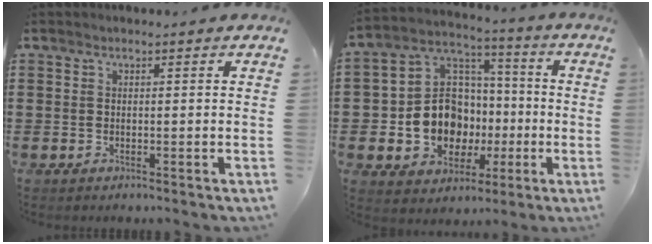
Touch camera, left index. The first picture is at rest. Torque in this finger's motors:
{"motor_torque": [2.14, 0.00, 0.83, 0.14]}